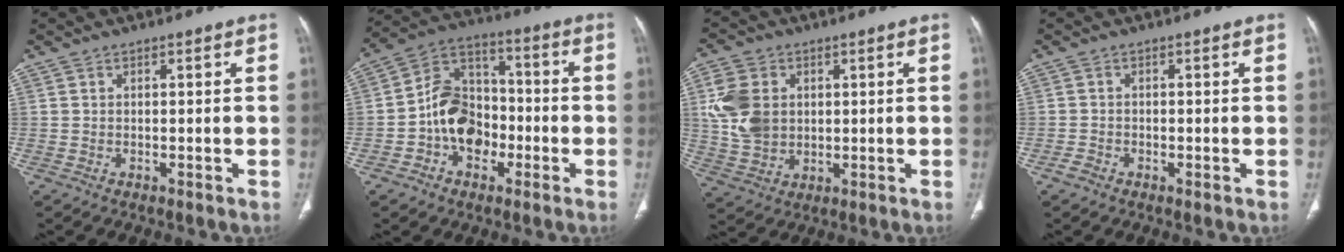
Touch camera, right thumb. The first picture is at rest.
{"total": 12.9, "force": [-3.3, 9.9, 7.6], "torque": [-0.096, 0.047, -0.067]}
{"total": 11.0, "force": [2.0, 8.5, 6.7], "torque": [-0.122, -0.004, 0.044]}
{"total": 1.6, "force": [-0.9, 1.0, 1.0], "torque": [-0.016, 0.002, -0.019]}